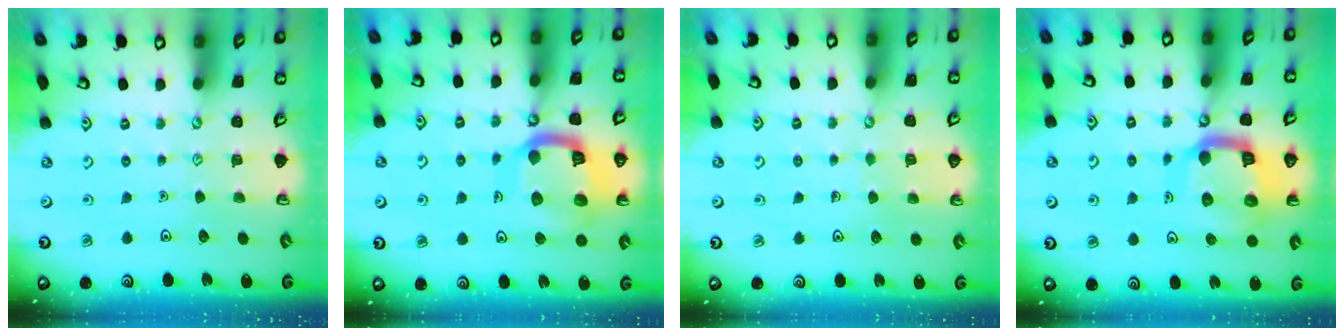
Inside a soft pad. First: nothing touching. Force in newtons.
{"total": 17.3, "press": 17.2, "slide": 1.9}
{"total": 3.1, "press": 3.1, "slide": 0.2}
{"total": 16.4, "press": 16.3, "slide": 2.0}